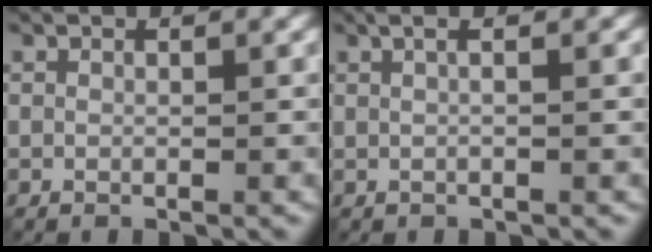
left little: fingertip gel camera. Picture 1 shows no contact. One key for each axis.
{"total": 3.4, "fx": 1.2, "fy": 1.5, "fz": 2.8, "tx": -0.023, "ty": 0.021, "tz": -0.005}